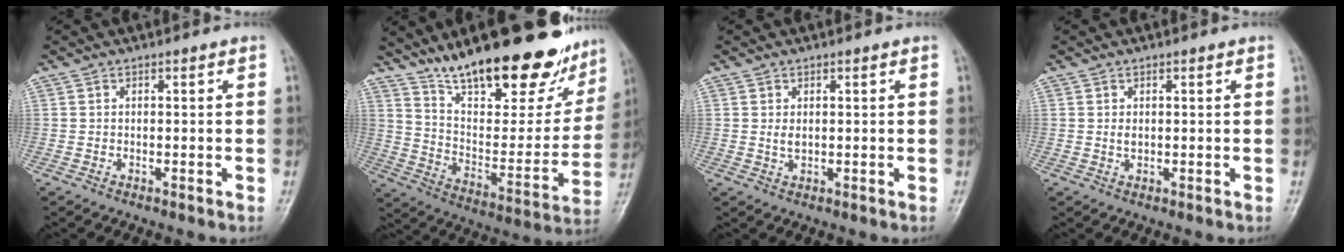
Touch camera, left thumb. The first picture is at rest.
{"total": 28.8, "force": [20.8, 9.8, 17.3], "torque": [-0.222, -0.084, 0.322]}
{"total": 1.9, "force": [0.6, 1.0, 1.5], "torque": [-0.023, -0.006, 0.015]}
{"total": 1.4, "force": [0.5, 0.8, 1.1], "torque": [-0.017, -0.003, 0.012]}